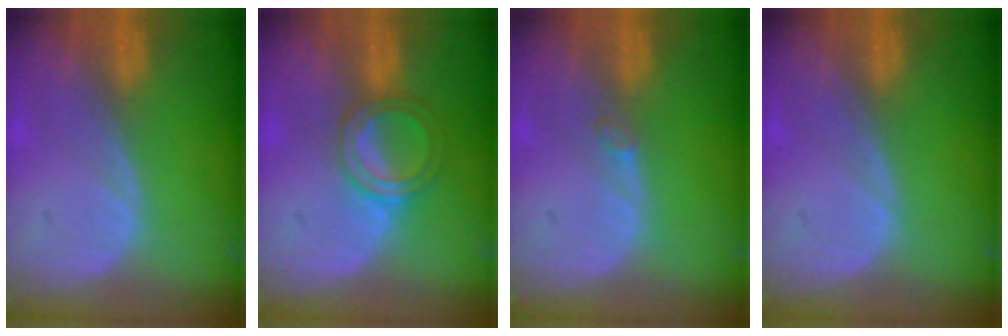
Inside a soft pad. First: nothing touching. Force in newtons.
{"total": 5.0, "press": 4.7, "slide": 1.8}
{"total": 0.9, "press": 0.8, "slide": 0.2}
{"total": 0.0}